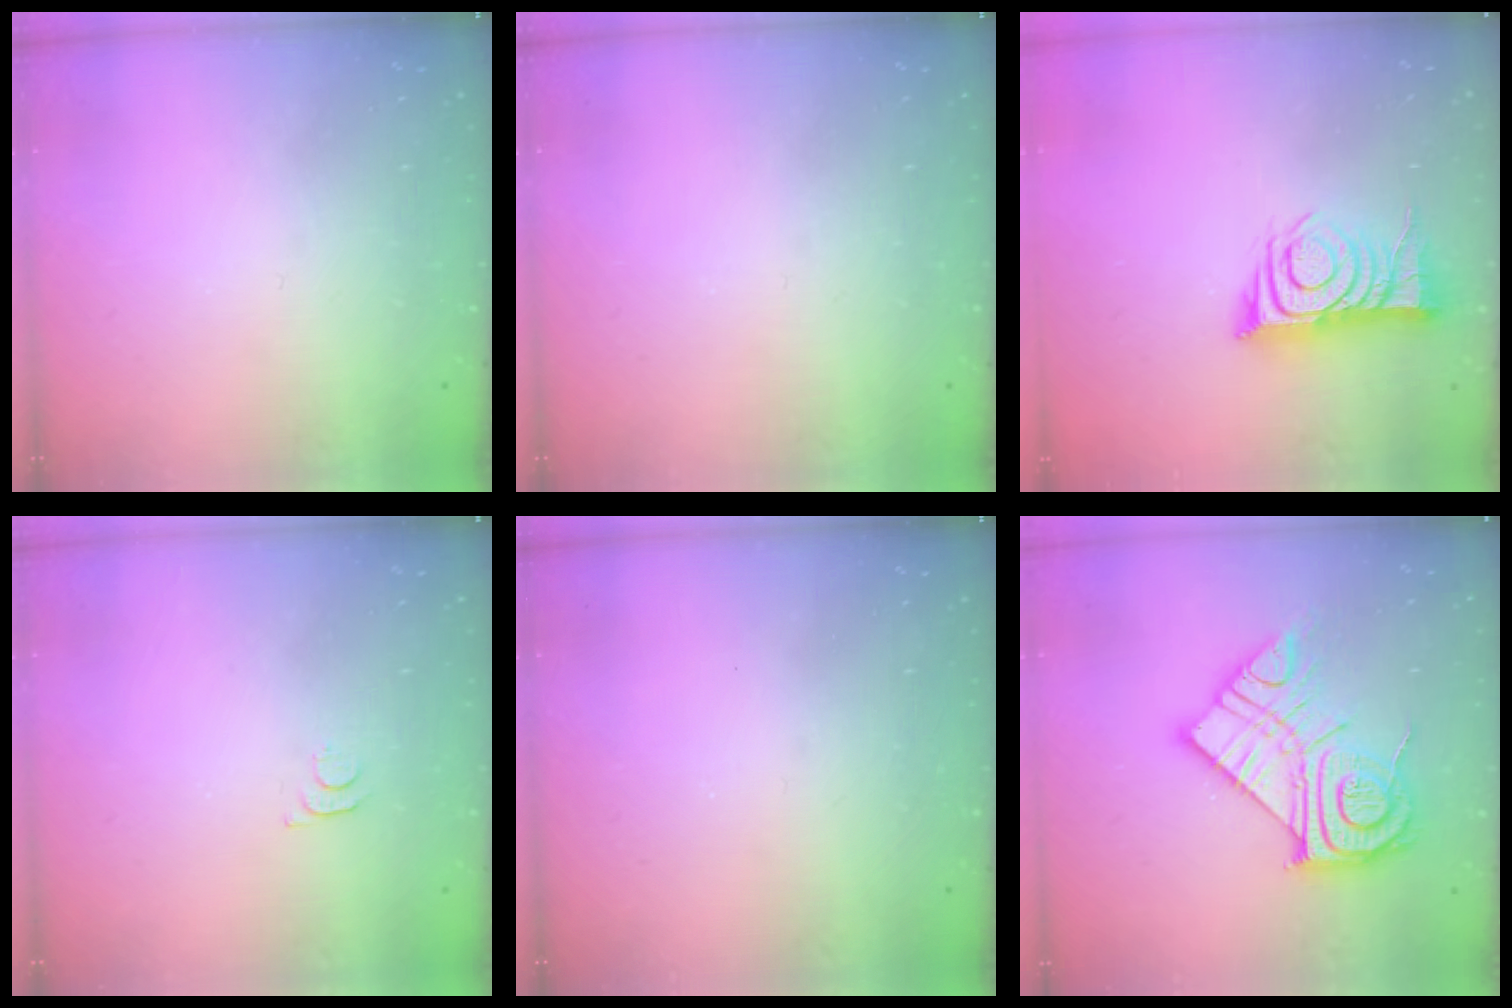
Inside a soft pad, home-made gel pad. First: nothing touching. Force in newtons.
{"total": 0.0}
{"total": 11.9, "press": 11.9, "slide": 0.6}
{"total": 3.4, "press": 3.4, "slide": 0.5}
{"total": 2.5, "press": 2.4, "slide": 0.4}
{"total": 18.5, "press": 18.4, "slide": 1.5}